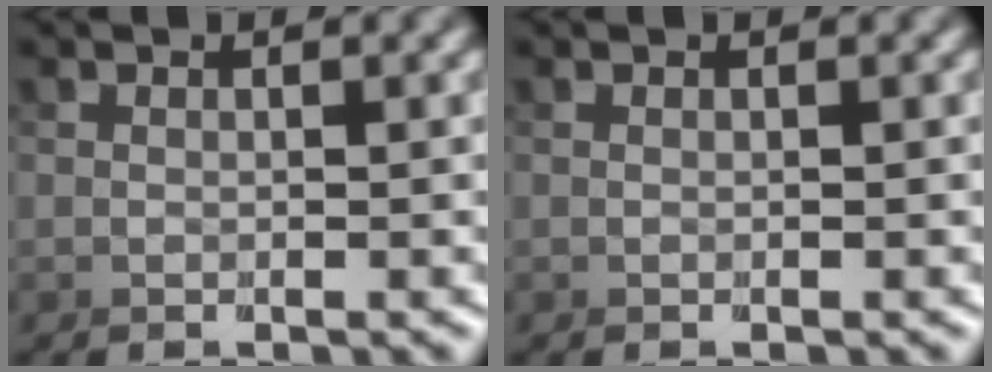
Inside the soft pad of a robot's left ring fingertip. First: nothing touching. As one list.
[{"total": 0.0}]